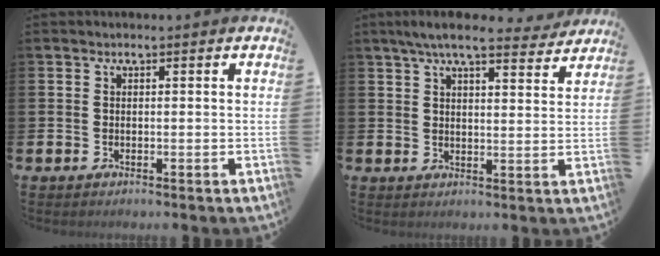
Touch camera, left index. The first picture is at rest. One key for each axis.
{"total": 6.7, "fx": 6.0, "fy": 1.0, "fz": 2.8, "tx": -0.052, "ty": -0.026, "tz": 0.102}